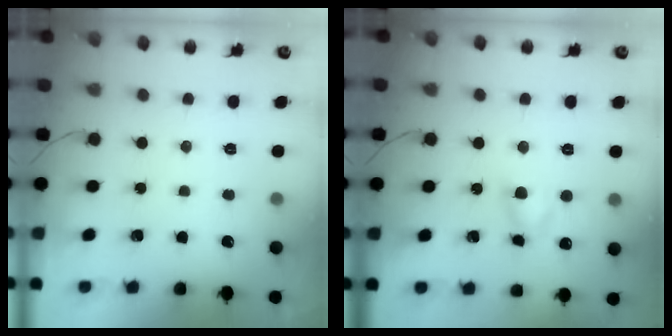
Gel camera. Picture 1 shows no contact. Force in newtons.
{"total": 3.5, "press": 3.4, "slide": 1.1}